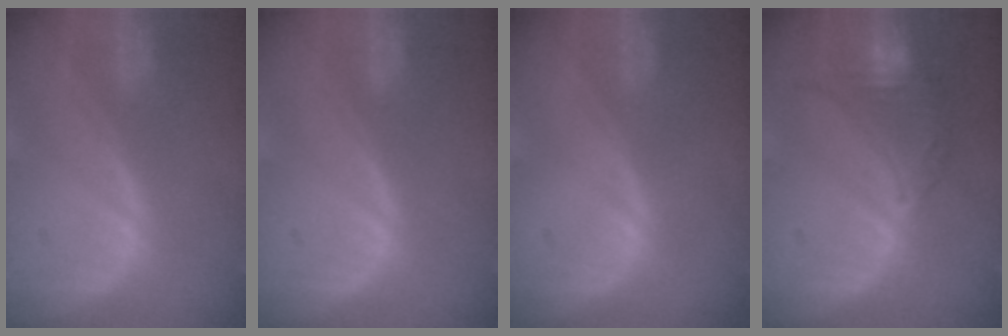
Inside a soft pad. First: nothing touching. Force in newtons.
{"total": 0.0}
{"total": 0.0}
{"total": 7.9, "press": 7.4, "slide": 2.8}